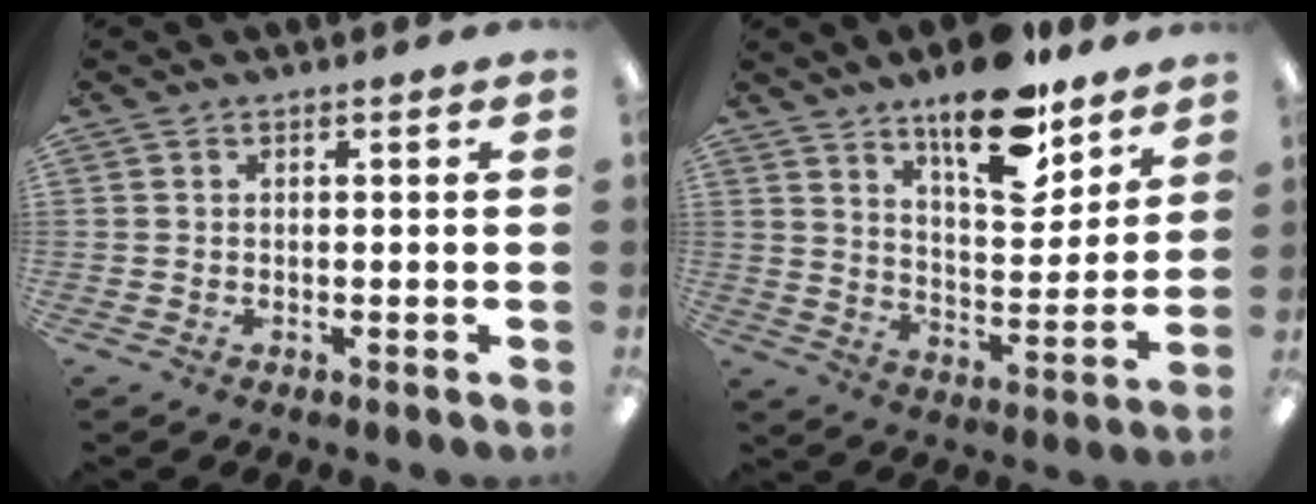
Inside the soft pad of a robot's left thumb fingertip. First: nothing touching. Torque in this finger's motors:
{"motor_torque": [1.73, 1.10, 1.41, -1.35, 0.45]}